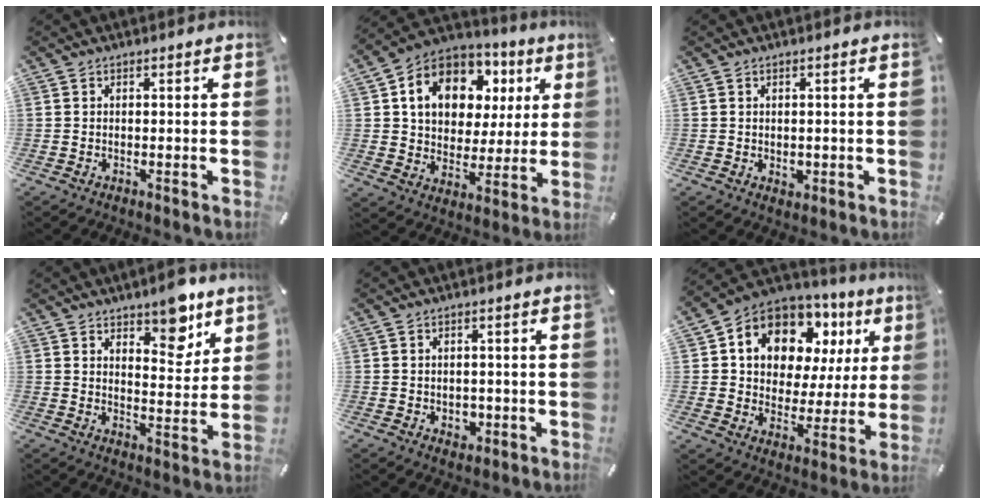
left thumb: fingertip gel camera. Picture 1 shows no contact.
{"total": 13.4, "force": [5.2, 10.6, 6.4], "torque": [-0.118, -0.019, 0.100]}
{"total": 1.6, "force": [-0.2, 1.3, 0.9], "torque": [-0.017, 0.002, -0.002]}
{"total": 9.2, "force": [7.0, 4.3, 4.1], "torque": [-0.034, -0.050, 0.117]}
{"total": 2.4, "force": [-0.3, 2.1, 1.1], "torque": [-0.005, -0.004, -0.008]}
{"total": 11.8, "force": [6.6, 8.5, 4.9], "torque": [-0.093, -0.048, 0.122]}